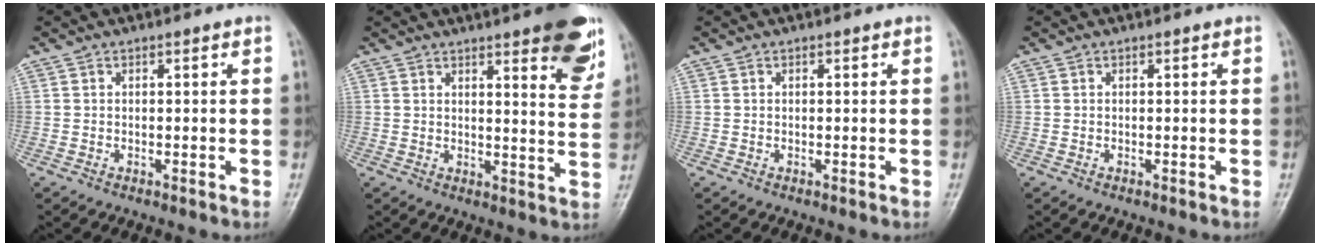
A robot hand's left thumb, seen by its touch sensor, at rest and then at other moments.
{"total": 13.1, "force": [7.7, 3.3, 10.1], "torque": [-0.096, -0.038, 0.092]}
{"total": 0.0}
{"total": 0.0}